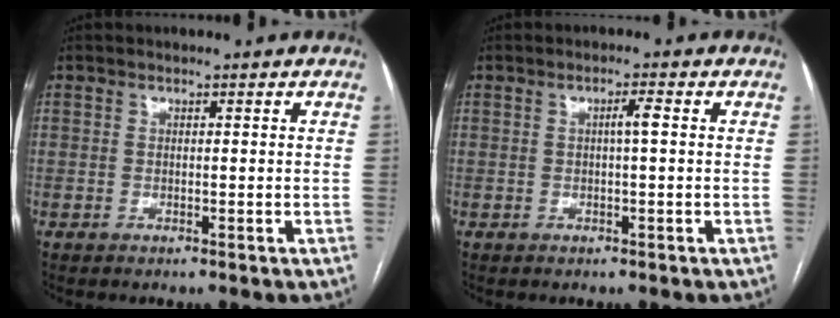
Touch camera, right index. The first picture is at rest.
{"total": 1.8, "force": [0.2, -0.2, 1.7], "torque": [-0.029, 0.003, 0.003]}